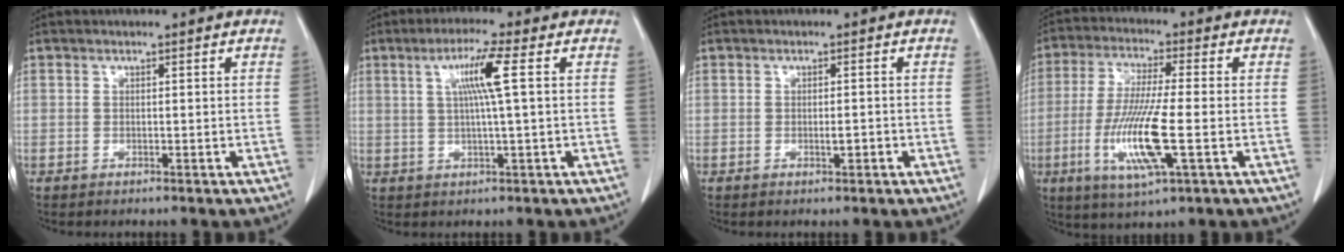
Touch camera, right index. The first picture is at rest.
{"total": 6.6, "force": [1.6, -0.5, 6.4], "torque": [-0.118, 0.004, 0.033]}
{"total": 1.7, "force": [-0.5, 0.6, 1.5], "torque": [-0.030, -0.001, -0.005]}
{"total": 12.6, "force": [-3.2, 1.0, 12.1], "torque": [-0.249, -0.020, -0.061]}